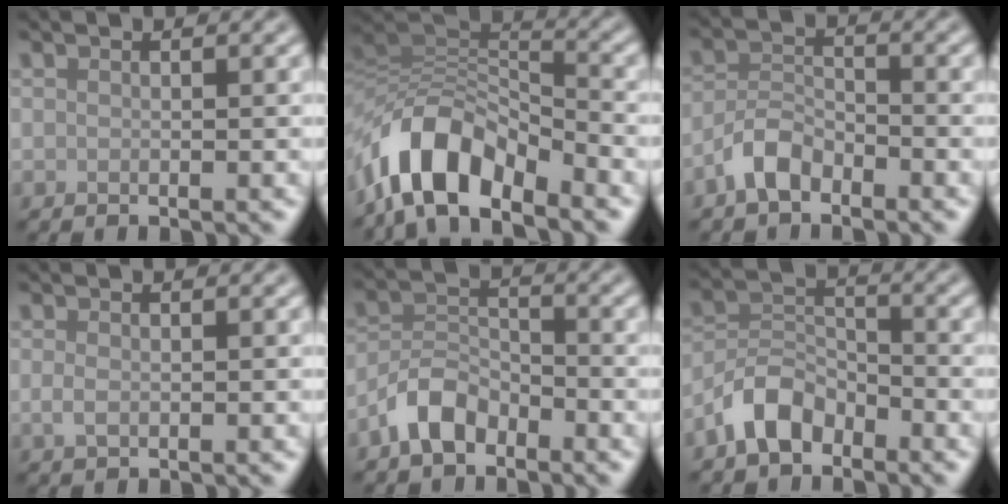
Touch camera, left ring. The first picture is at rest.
{"total": 8.8, "force": [-5.6, 4.0, 5.5], "torque": [-0.093, 0.007, -0.112]}
{"total": 3.2, "force": [-2.4, 1.4, 1.5], "torque": [-0.028, 0.009, -0.055]}
{"total": 1.1, "force": [-0.1, 0.7, 0.9], "torque": [-0.024, -0.003, -0.002]}
{"total": 4.1, "force": [-2.9, 2.1, 1.9], "torque": [-0.034, 0.008, -0.066]}
{"total": 4.4, "force": [-3.2, 2.4, 2.0], "torque": [-0.033, 0.009, -0.072]}